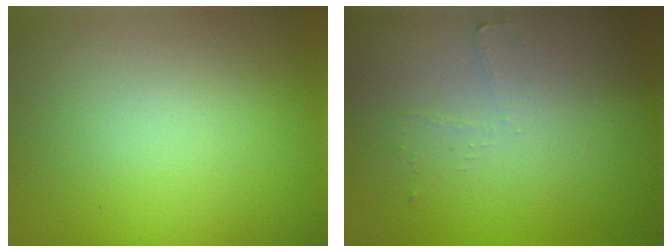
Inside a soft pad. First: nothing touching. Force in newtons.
{"total": 1.2, "press": 1.1, "slide": 0.3}